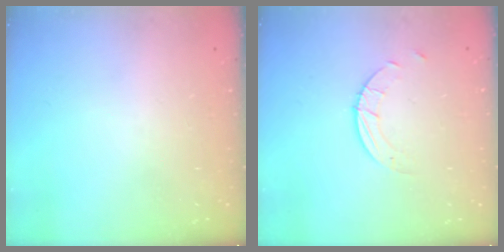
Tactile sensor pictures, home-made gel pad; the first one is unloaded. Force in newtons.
{"total": 2.6, "press": 2.6, "slide": 0.2}